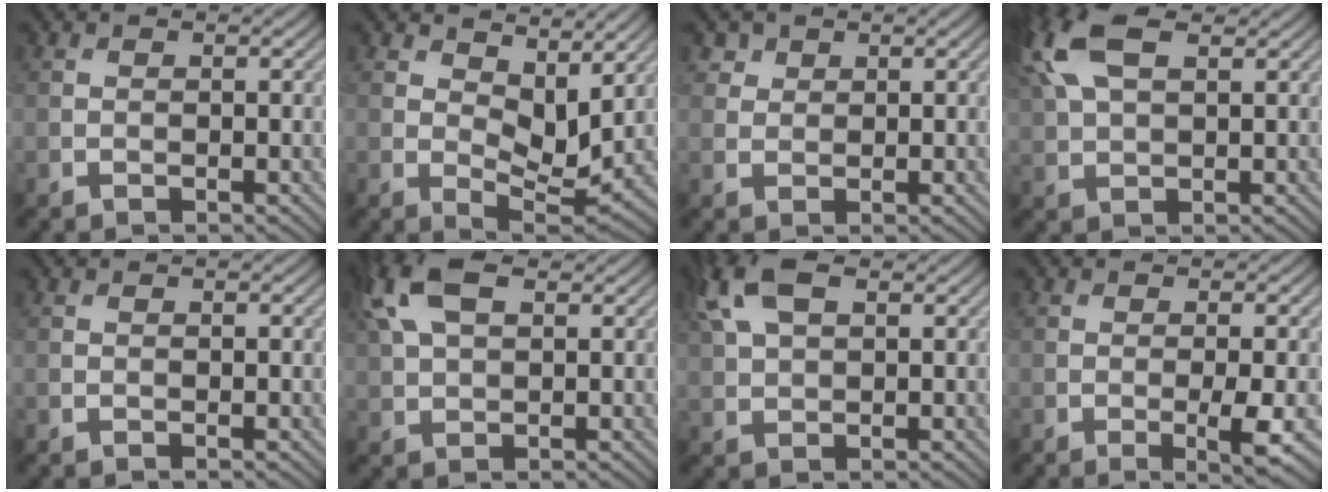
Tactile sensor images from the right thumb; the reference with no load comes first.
{"total": 7.3, "force": [3.9, 3.5, 5.1], "torque": [-0.091, -0.011, 0.064]}
{"total": 2.2, "force": [1.4, 1.6, 0.5], "torque": [-0.012, -0.008, 0.036]}
{"total": 11.0, "force": [4.9, 5.2, 8.4], "torque": [-0.224, 0.033, 0.088]}
{"total": 0.0}
{"total": 9.0, "force": [3.9, 4.4, 6.8], "torque": [-0.184, 0.029, 0.073]}
{"total": 8.0, "force": [3.7, 3.9, 6.0], "torque": [-0.161, 0.026, 0.071]}
{"total": 3.0, "force": [-0.7, 0.3, 2.9], "torque": [-0.056, -0.003, -0.011]}